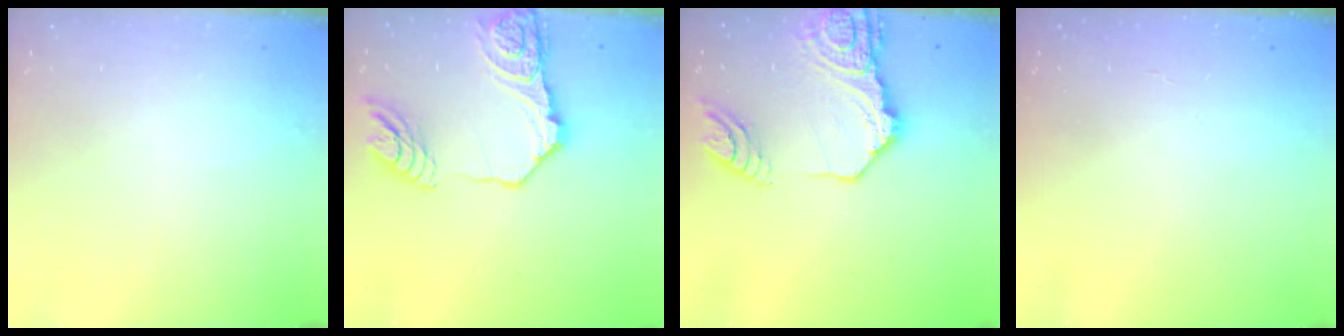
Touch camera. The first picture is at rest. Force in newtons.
{"total": 18.3, "press": 18.2, "slide": 1.9}
{"total": 17.7, "press": 17.5, "slide": 2.2}
{"total": 2.2, "press": 2.2, "slide": 0.2}